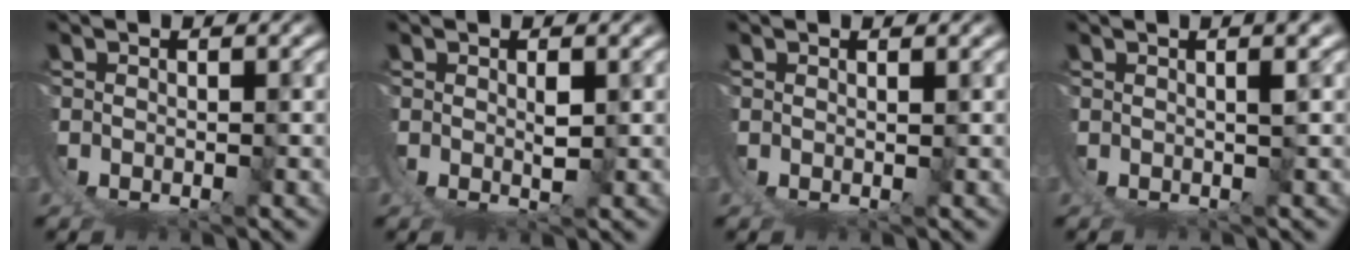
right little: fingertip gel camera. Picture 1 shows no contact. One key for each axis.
{"total": 1.1, "fx": 0.5, "fy": -0.4, "fz": 0.9, "tx": -0.013, "ty": -0.007, "tz": 0.013}
{"total": 0.9, "fx": 0.6, "fy": -0.7, "fz": 0.1, "tx": 0.003, "ty": 0.001, "tz": 0.012}
{"total": 1.7, "fx": 0.8, "fy": -0.9, "fz": 1.1, "tx": -0.004, "ty": 0.010, "tz": 0.014}